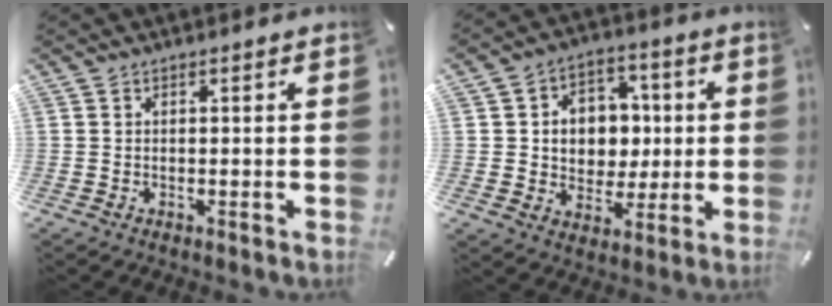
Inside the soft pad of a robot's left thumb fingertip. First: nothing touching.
{"total": 9.5, "force": [0.3, 8.9, 3.4], "torque": [-0.048, 0.004, 0.011]}